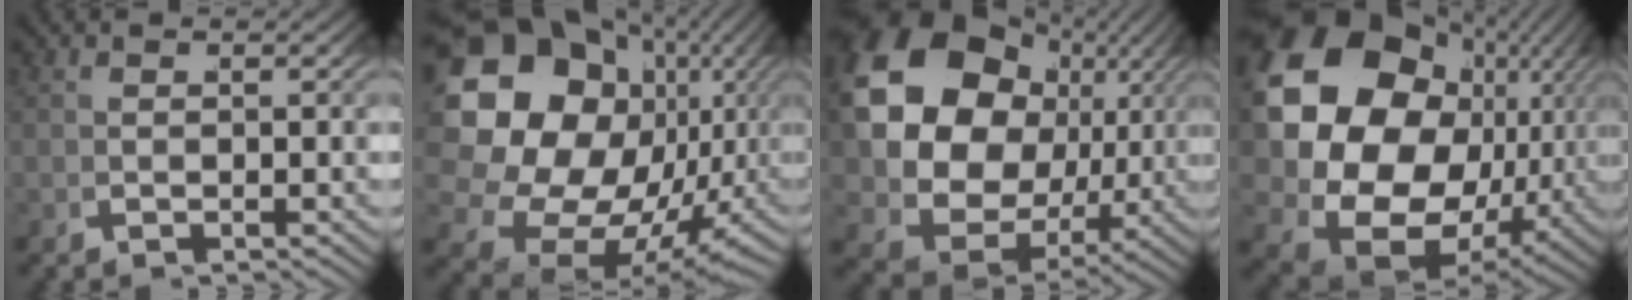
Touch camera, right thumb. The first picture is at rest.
{"total": 23.7, "force": [-0.3, 17.7, 15.8], "torque": [-0.317, -0.039, 0.007]}
{"total": 20.4, "force": [1.3, 15.0, 13.8], "torque": [-0.297, -0.037, 0.038]}
{"total": 26.0, "force": [-0.6, 18.4, 18.4], "torque": [-0.386, -0.070, 0.025]}